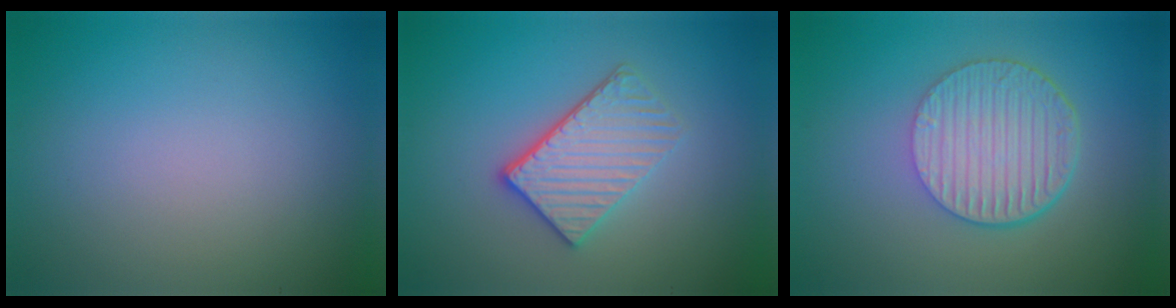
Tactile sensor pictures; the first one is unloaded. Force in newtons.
{"total": 3.8, "press": 3.2, "slide": 2.0}
{"total": 6.7, "press": 4.4, "slide": 5.0}